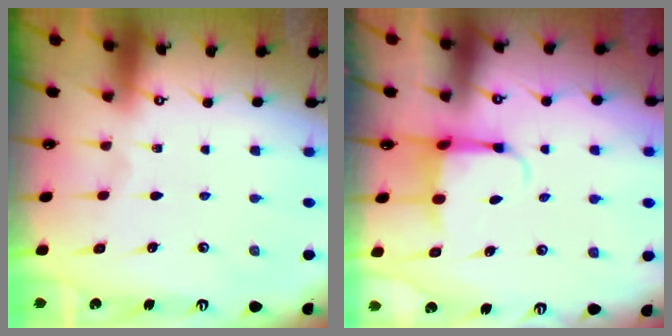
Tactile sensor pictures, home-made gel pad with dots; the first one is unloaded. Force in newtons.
{"total": 4.4, "press": 4.3, "slide": 1.2}